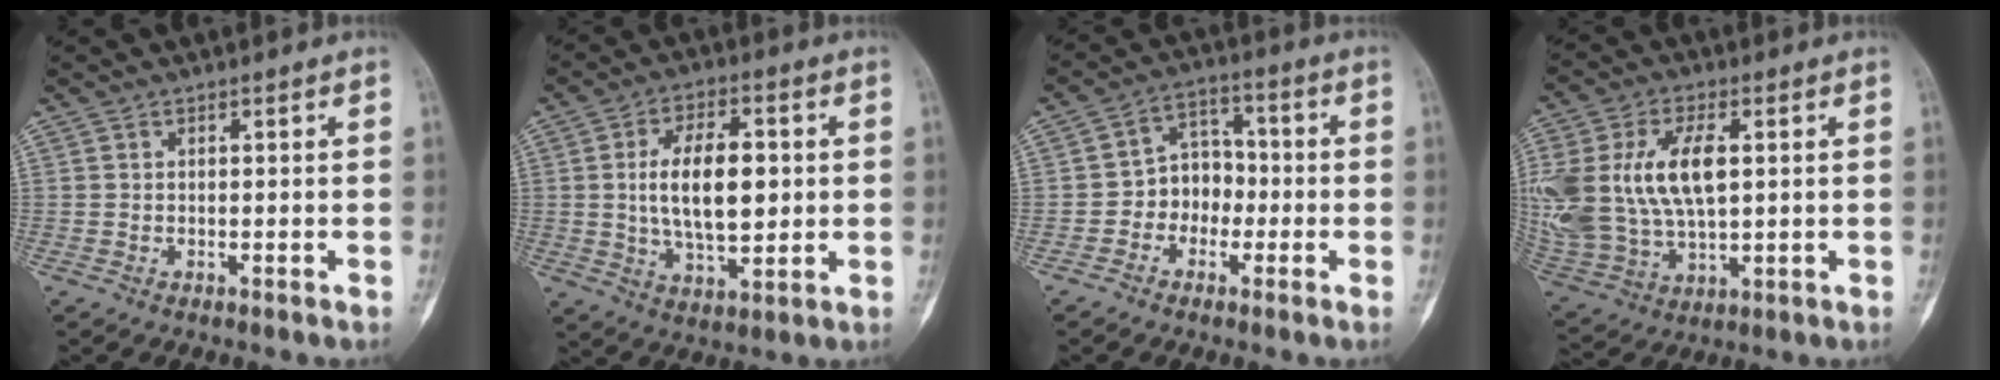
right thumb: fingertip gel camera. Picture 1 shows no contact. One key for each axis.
{"total": 14.0, "fx": 1.1, "fy": 7.2, "fz": 12.0, "tx": -0.184, "ty": -0.001, "tz": 0.023}
{"total": 7.5, "fx": -1.9, "fy": 6.2, "fz": 3.8, "tx": -0.014, "ty": 0.035, "tz": -0.047}
{"total": 21.7, "fx": 3.6, "fy": 12.2, "fz": 17.6, "tx": -0.393, "ty": -0.003, "tz": 0.073}